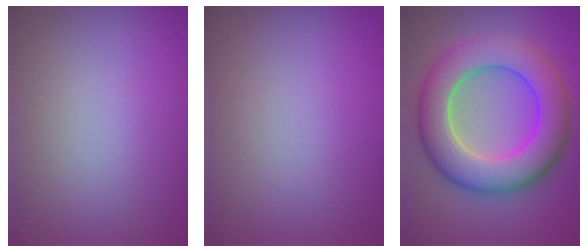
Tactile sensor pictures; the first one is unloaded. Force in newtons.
{"total": 0.0}
{"total": 10.1, "press": 10.0, "slide": 0.4}